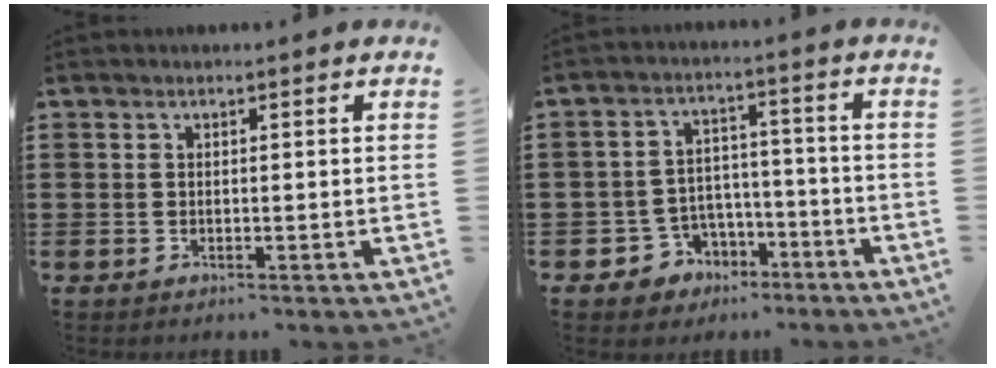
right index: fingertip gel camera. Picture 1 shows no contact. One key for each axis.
{"total": 4.9, "fx": -3.0, "fy": 3.8, "fz": 0.7, "tx": -0.033, "ty": 0.013, "tz": -0.058}